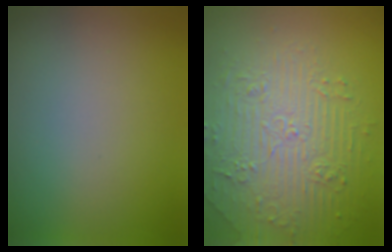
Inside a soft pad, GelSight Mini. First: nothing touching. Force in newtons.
{"total": 4.7, "press": 4.6, "slide": 0.8}